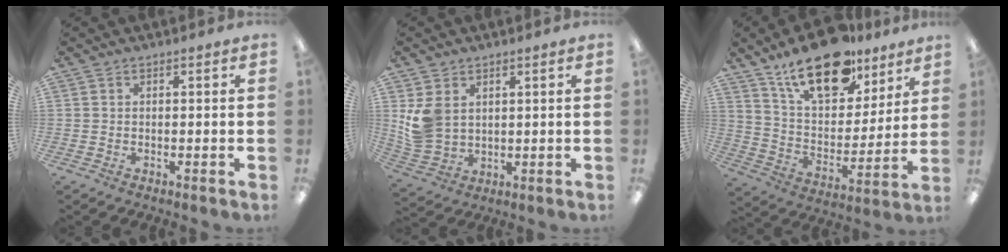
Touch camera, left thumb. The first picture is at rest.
{"total": 7.4, "force": [2.9, 5.7, 3.8], "torque": [-0.078, 0.000, 0.060]}
{"total": 21.0, "force": [14.6, 9.9, 11.4], "torque": [-0.188, -0.077, 0.255]}